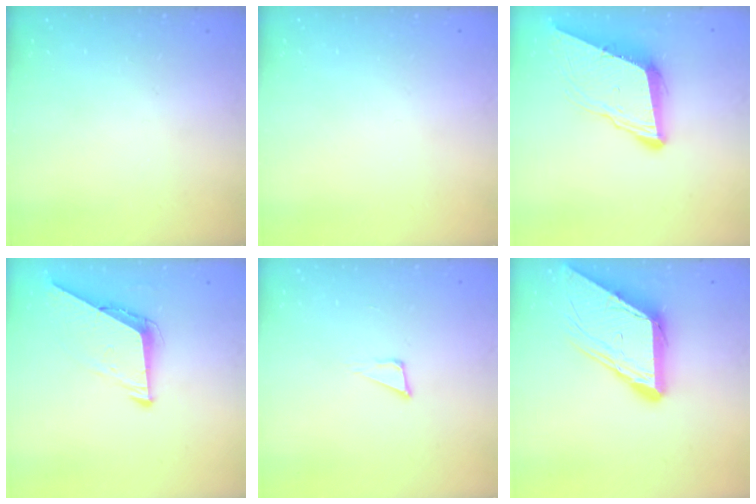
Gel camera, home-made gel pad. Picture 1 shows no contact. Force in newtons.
{"total": 0.0}
{"total": 10.5, "press": 9.9, "slide": 3.6}
{"total": 7.1, "press": 7.1, "slide": 0.5}
{"total": 3.3, "press": 3.2, "slide": 0.8}
{"total": 12.0, "press": 12.0, "slide": 1.2}